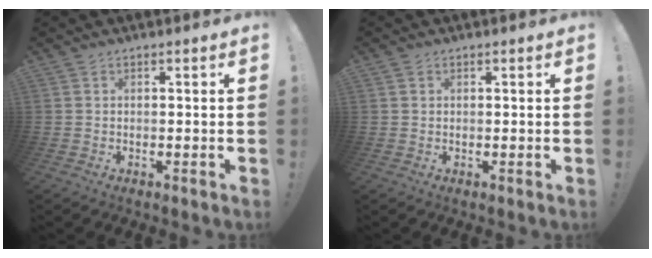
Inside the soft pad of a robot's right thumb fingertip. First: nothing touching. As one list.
[{"total": 0.8, "force": [0.3, 0.7, 0.0], "torque": [0.005, -0.001, 0.006]}]